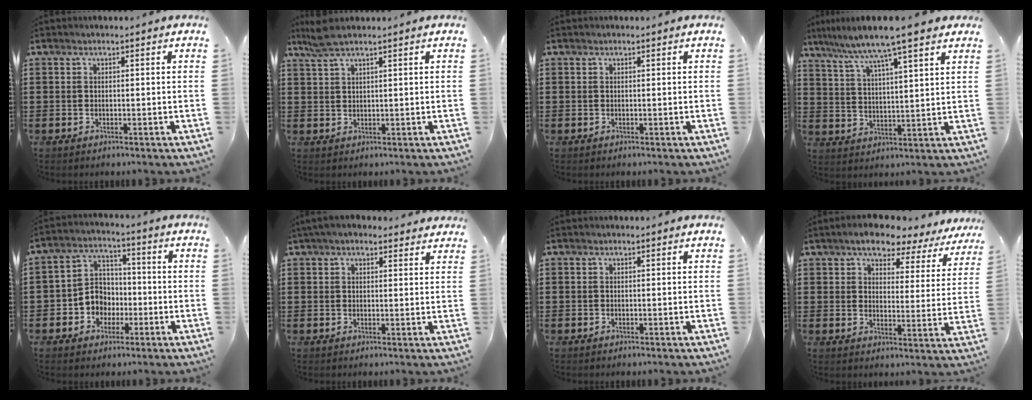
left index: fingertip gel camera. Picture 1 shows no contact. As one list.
[{"total": 3.5, "force": [2.6, 0.4, 2.4], "torque": [-0.053, 0.004, 0.047]}, {"total": 0.0}, {"total": 7.3, "force": [6.2, -0.5, 3.9], "torque": [-0.100, -0.035, 0.100]}, {"total": 6.2, "force": [-2.1, 5.5, 1.9], "torque": [-0.065, 0.013, -0.046]}, {"total": 3.4, "force": [2.9, 1.1, 1.6], "torque": [-0.038, 0.002, 0.053]}, {"total": 0.0}, {"total": 5.9, "force": [5.3, 1.4, 2.1], "torque": [-0.051, -0.026, 0.088]}]